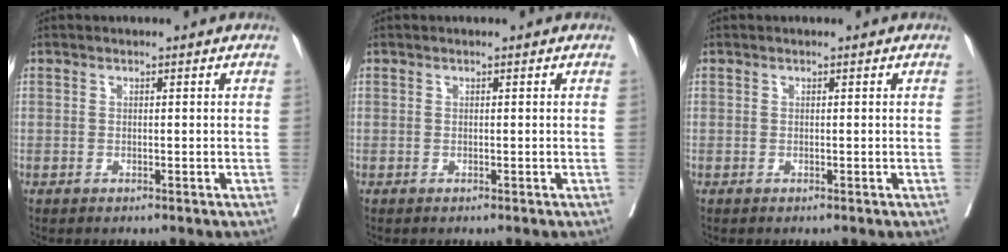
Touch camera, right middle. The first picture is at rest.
{"total": 0.0}
{"total": 0.0}